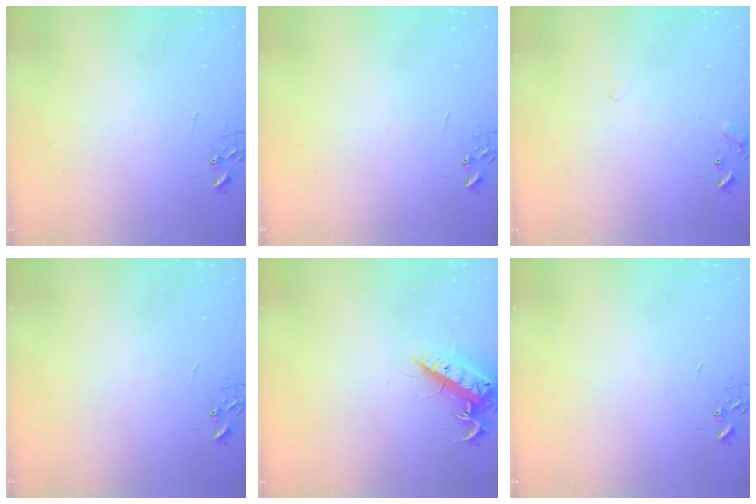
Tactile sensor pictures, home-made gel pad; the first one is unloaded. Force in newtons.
{"total": 0.0}
{"total": 6.1, "press": 6.1, "slide": 0.5}
{"total": 0.0}
{"total": 14.2, "press": 14.2, "slide": 1.4}
{"total": 0.0}